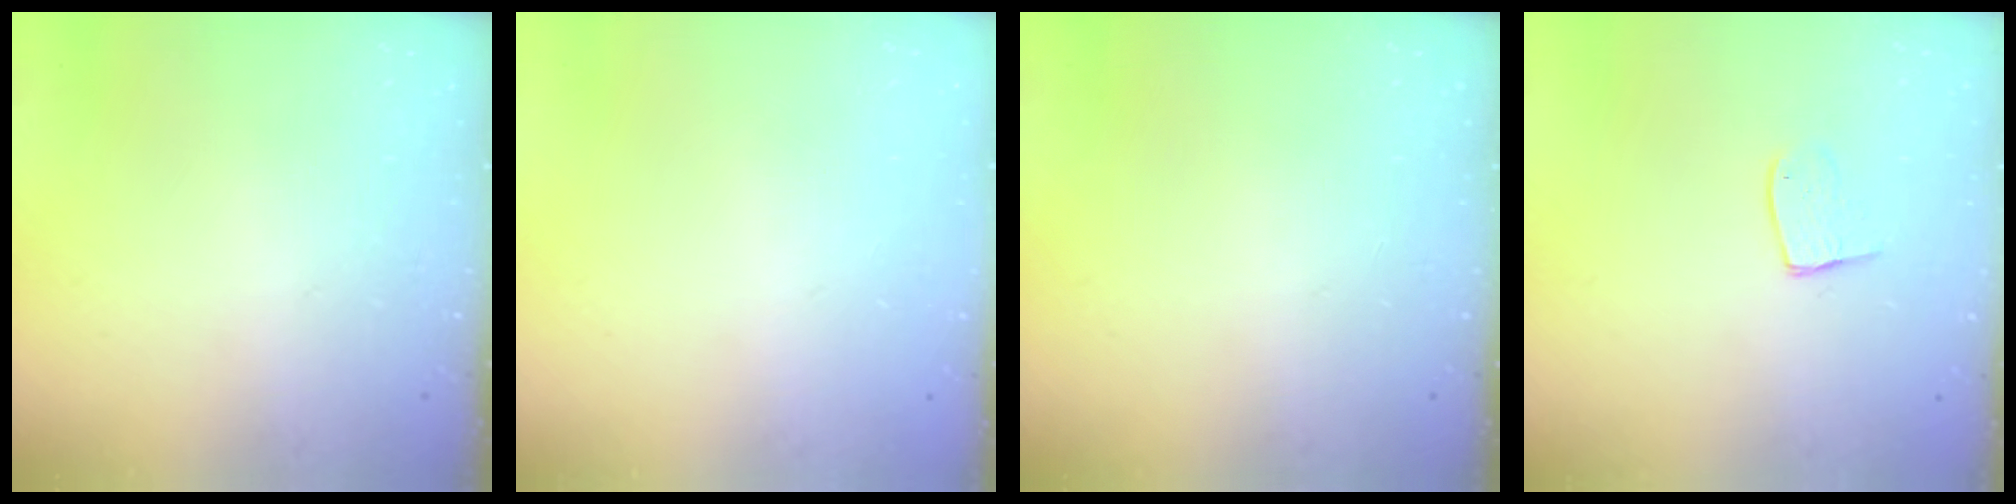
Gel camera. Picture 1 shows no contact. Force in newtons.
{"total": 0.0}
{"total": 0.0}
{"total": 7.9, "press": 7.9, "slide": 0.4}